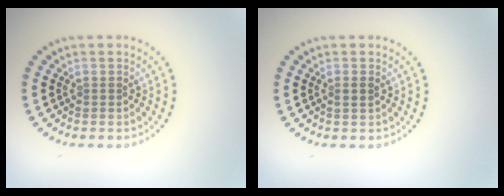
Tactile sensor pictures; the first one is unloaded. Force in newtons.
{"total": 0.9, "press": 0.8, "slide": 0.4}